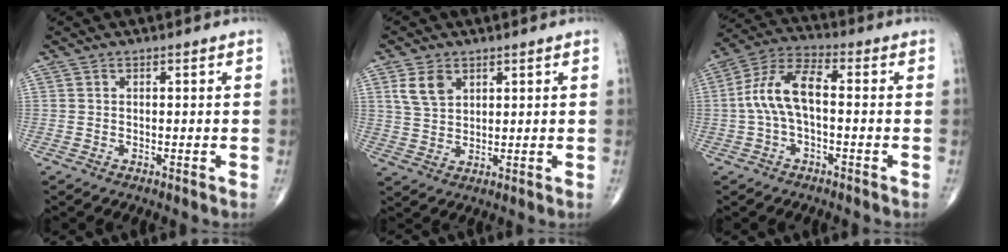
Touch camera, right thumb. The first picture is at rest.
{"total": 5.6, "force": [2.6, 3.7, 3.3], "torque": [-0.052, -0.008, 0.056]}
{"total": 9.9, "force": [-0.6, 4.6, 8.8], "torque": [-0.185, 0.037, -0.016]}